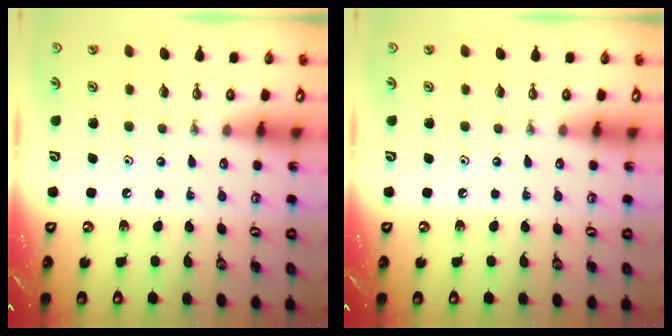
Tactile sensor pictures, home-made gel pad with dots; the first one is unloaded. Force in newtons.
{"total": 0.0}